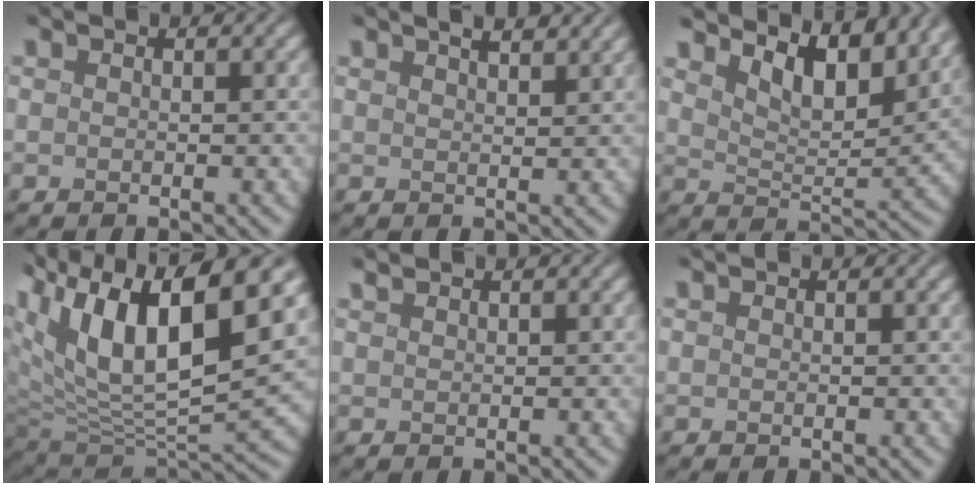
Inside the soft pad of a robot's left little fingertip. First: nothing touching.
{"total": 3.9, "force": [2.9, 1.3, 2.2], "torque": [-0.010, 0.020, 0.017]}
{"total": 6.2, "force": [4.6, 2.3, 3.6], "torque": [-0.065, -0.009, 0.072]}
{"total": 13.4, "force": [5.3, 6.3, 10.6], "torque": [-0.196, 0.005, 0.096]}
{"total": 0.6, "force": [0.6, -0.1, 0.0], "torque": [-0.002, 0.000, 0.012]}
{"total": 0.0}